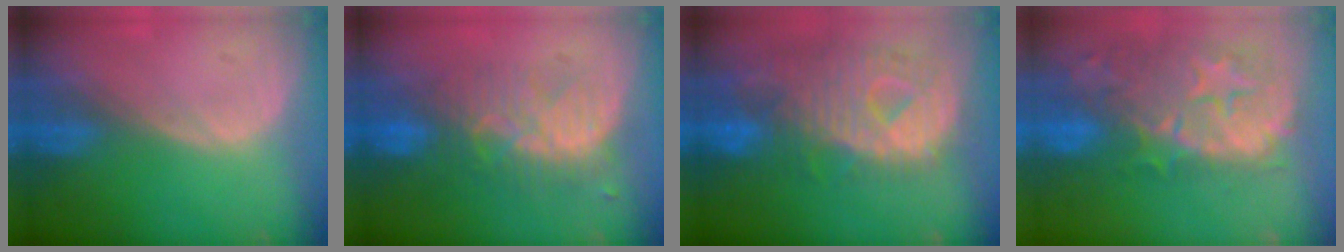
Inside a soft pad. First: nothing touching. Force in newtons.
{"total": 8.3, "press": 8.1, "slide": 2.0}
{"total": 12.5, "press": 10.8, "slide": 6.4}
{"total": 13.1, "press": 11.7, "slide": 6.0}